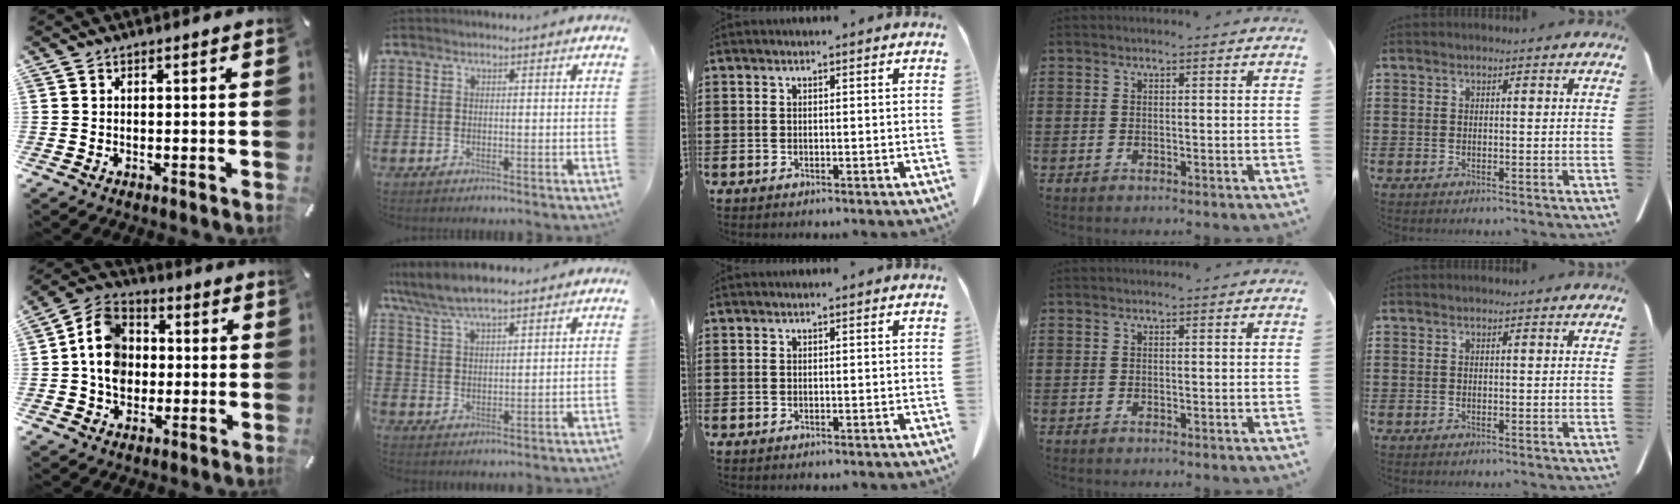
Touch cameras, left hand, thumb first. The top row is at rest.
{"thumb": {"total": 11.1, "force": [-0.5, 9.5, 5.7], "torque": [-0.125, 0.021, -0.010]}, "index": {"total": 6.7, "force": [5.8, 1.7, 3.0], "torque": [-0.076, -0.013, 0.105]}}